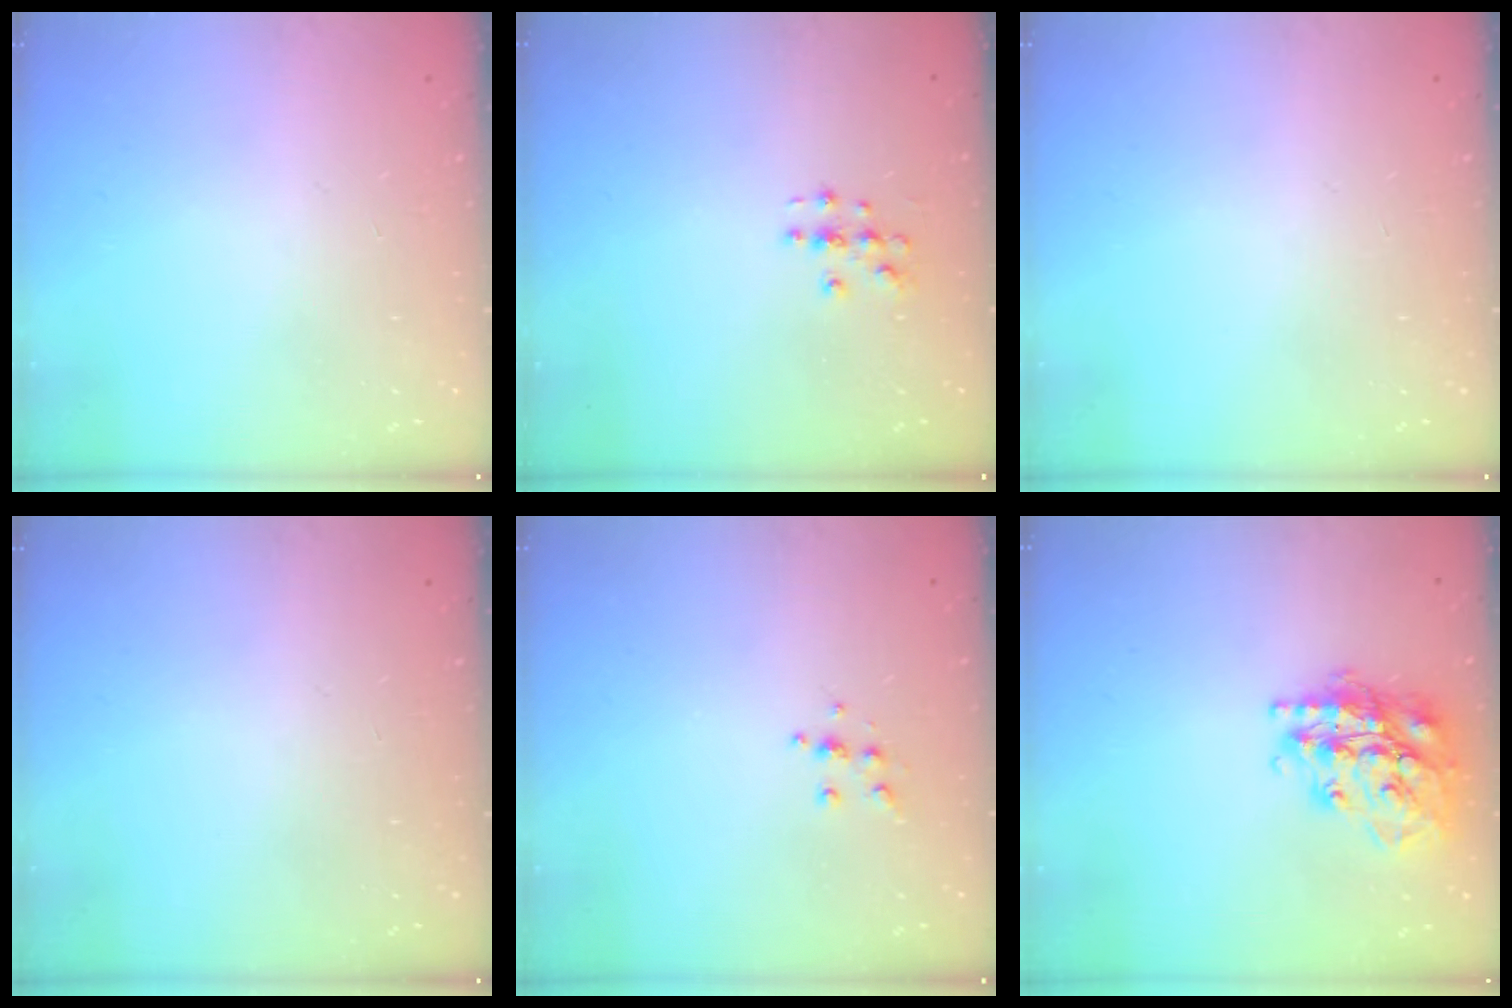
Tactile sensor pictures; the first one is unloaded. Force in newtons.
{"total": 3.1, "press": 3.0, "slide": 0.3}
{"total": 0.0}
{"total": 0.0}
{"total": 5.4, "press": 5.3, "slide": 0.4}
{"total": 20.3, "press": 20.3, "slide": 1.6}